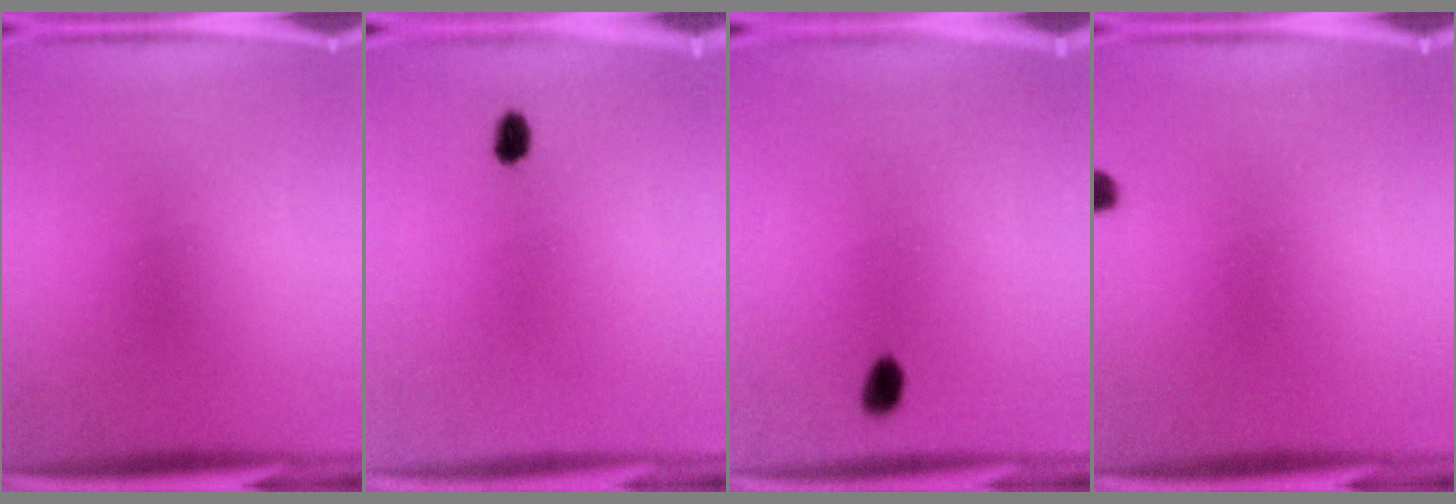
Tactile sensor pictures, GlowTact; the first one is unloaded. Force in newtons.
{"total": 2.2}
{"total": 2.4}
{"total": 1.4}